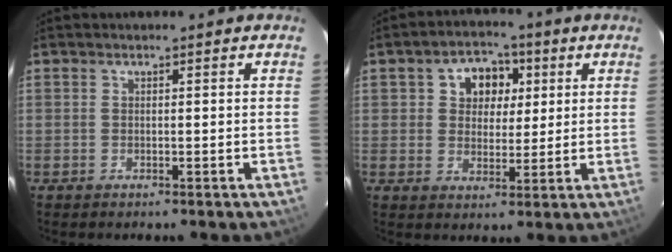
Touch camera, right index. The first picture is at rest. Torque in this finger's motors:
{"motor_torque": [0.17, 0.09, 0.14, 0.05]}